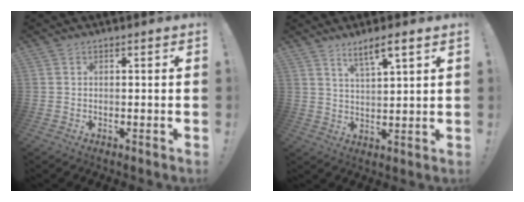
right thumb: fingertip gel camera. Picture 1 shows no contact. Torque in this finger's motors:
{"motor_torque": [0.12, 0.18, 0.13, 0.61, 0.01]}